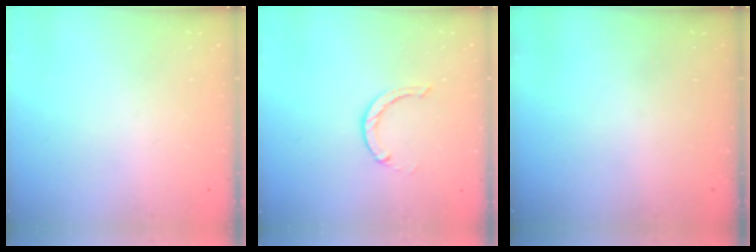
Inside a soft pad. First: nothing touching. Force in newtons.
{"total": 0.0}
{"total": 0.0}